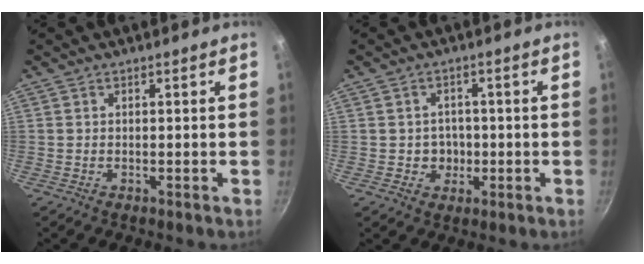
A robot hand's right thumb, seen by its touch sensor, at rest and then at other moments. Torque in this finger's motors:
{"motor_torque": [-0.50, 0.10, 0.69, -0.31, -0.02]}